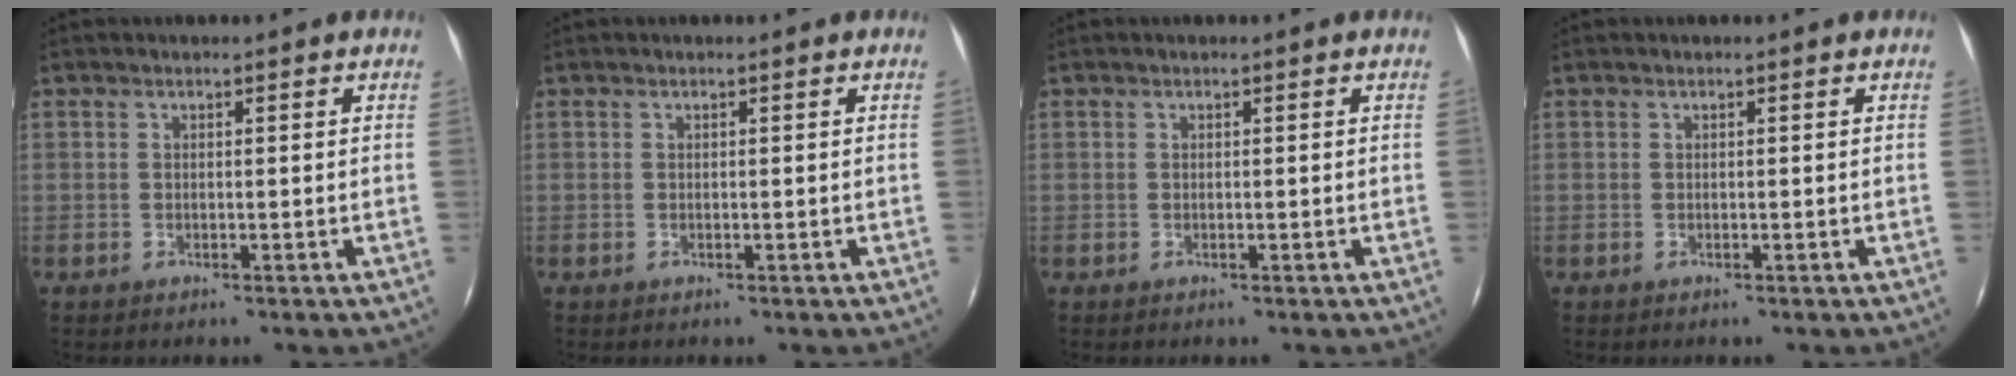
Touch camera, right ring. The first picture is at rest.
{"total": 0.0}
{"total": 0.0}
{"total": 0.0}